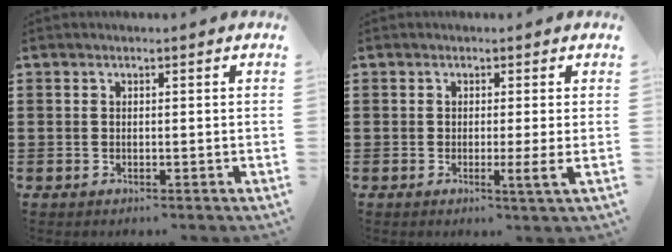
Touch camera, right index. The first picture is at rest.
{"total": 2.8, "force": [-0.5, -0.2, 2.8], "torque": [-0.049, -0.011, -0.008]}